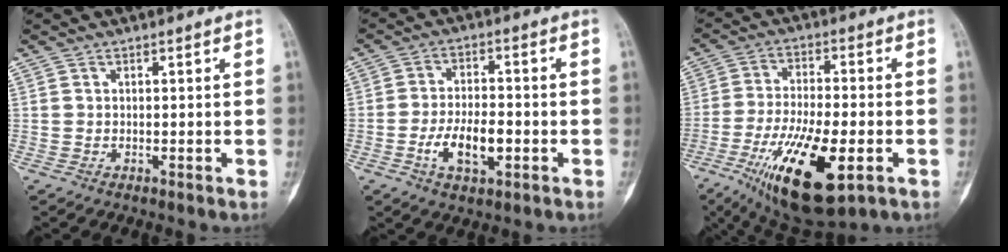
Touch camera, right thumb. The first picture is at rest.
{"total": 8.5, "force": [-2.7, 4.0, 6.9], "torque": [-0.122, 0.014, -0.048]}
{"total": 19.5, "force": [-7.6, 7.0, 16.5], "torque": [-0.312, -0.003, -0.120]}